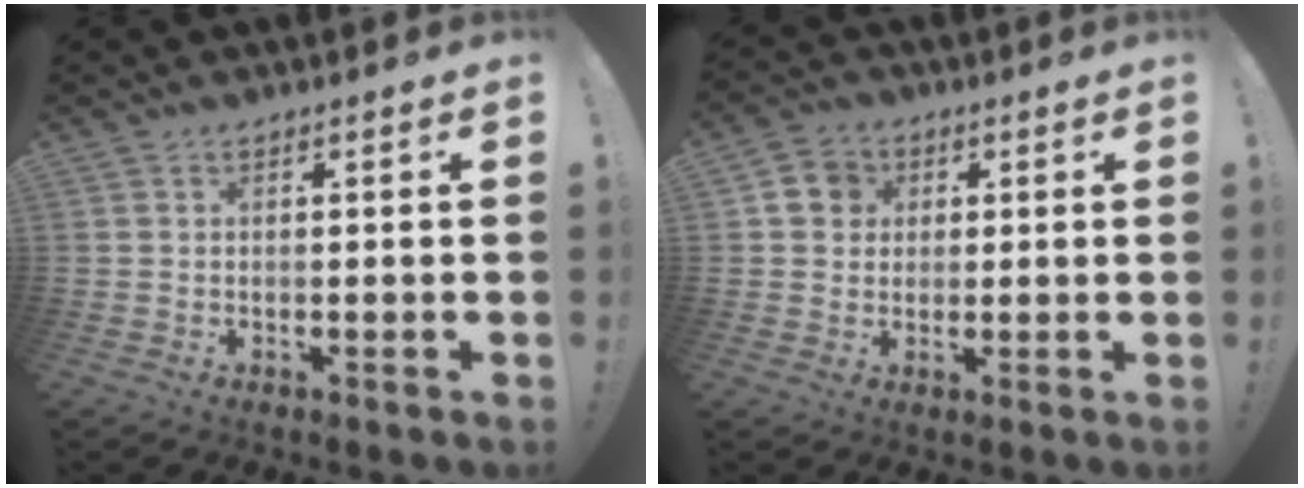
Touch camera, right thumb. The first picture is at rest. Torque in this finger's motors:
{"motor_torque": [-0.15, 0.76, 0.17, -0.20, -0.02]}